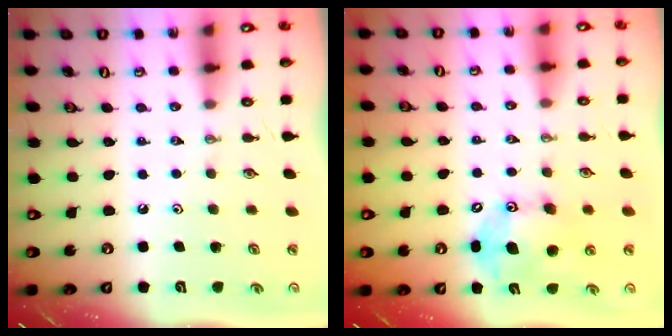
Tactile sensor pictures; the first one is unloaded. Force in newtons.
{"total": 11.8, "press": 11.3, "slide": 3.3}